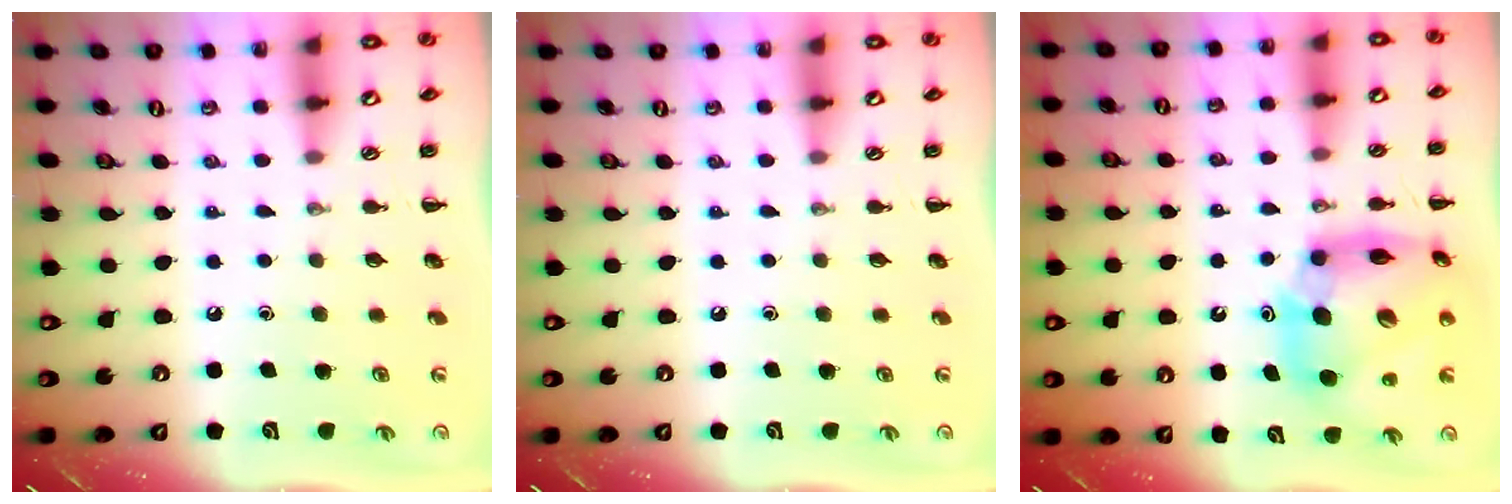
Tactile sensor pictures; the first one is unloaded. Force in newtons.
{"total": 0.0}
{"total": 15.1, "press": 14.5, "slide": 4.4}